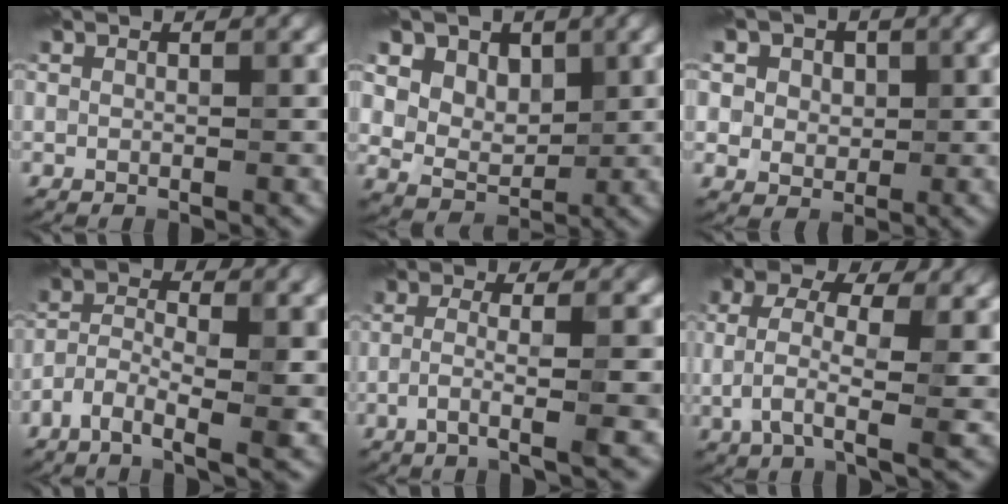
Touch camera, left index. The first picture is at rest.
{"total": 7.3, "force": [3.3, 5.4, 3.6], "torque": [-0.075, -0.003, 0.058]}
{"total": 6.7, "force": [2.7, 5.2, 3.1], "torque": [-0.058, 0.020, 0.021]}
{"total": 5.1, "force": [-2.3, 1.4, 4.3], "torque": [-0.090, -0.002, -0.053]}
{"total": 4.8, "force": [-1.5, 0.7, 4.4], "torque": [-0.072, 0.004, -0.040]}
{"total": 6.8, "force": [0.5, 3.0, 6.0], "torque": [-0.123, 0.004, -0.003]}